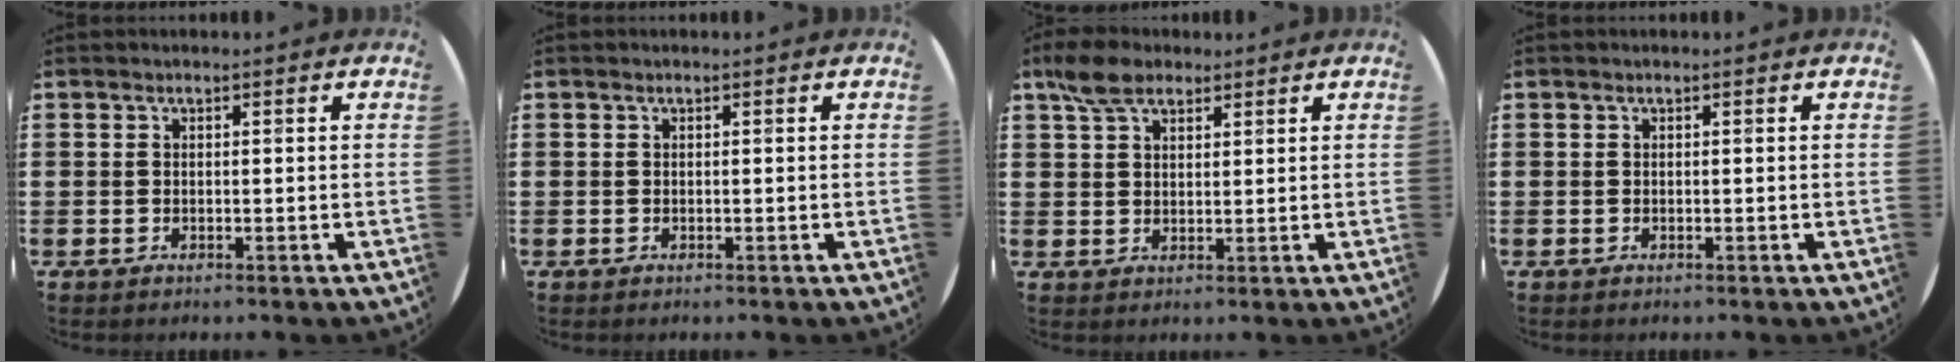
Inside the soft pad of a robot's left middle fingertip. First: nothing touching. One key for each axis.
{"total": 0.0}
{"total": 5.2, "fx": 3.9, "fy": 2.7, "fz": 2.2, "tx": -0.045, "ty": 0.004, "tz": 0.072}
{"total": 0.0}